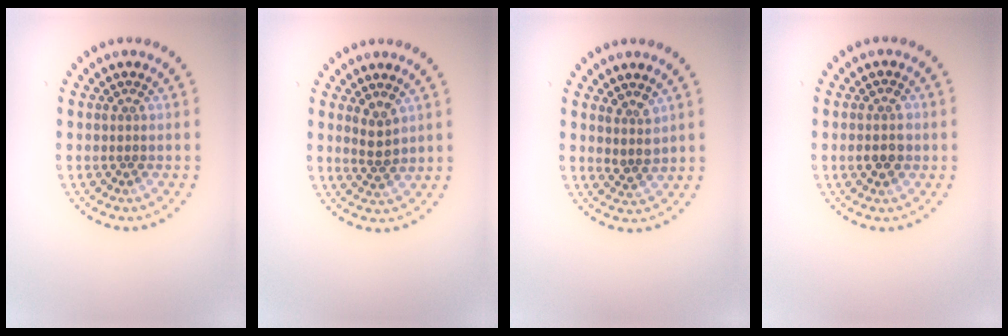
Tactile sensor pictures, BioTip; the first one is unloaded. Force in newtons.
{"total": 1.9, "press": 1.6, "slide": 0.9}
{"total": 1.7, "press": 1.4, "slide": 1.0}
{"total": 2.0, "press": 2.0, "slide": 0.3}